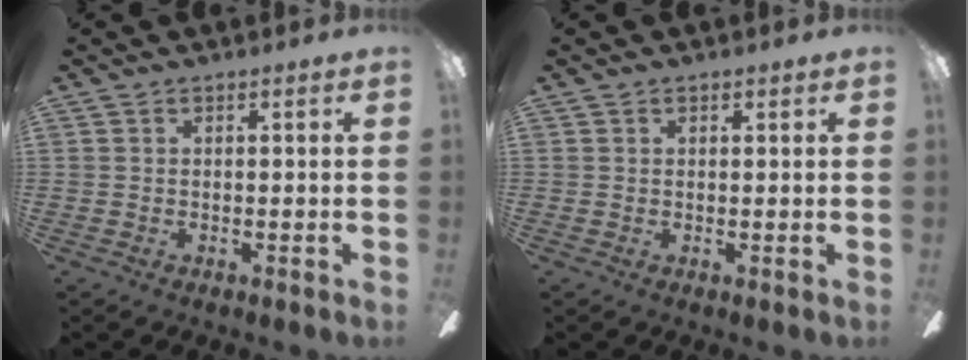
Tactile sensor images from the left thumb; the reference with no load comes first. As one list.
[{"total": 0.8, "force": [0.5, 0.5, 0.4], "torque": [-0.001, -0.001, 0.007]}]